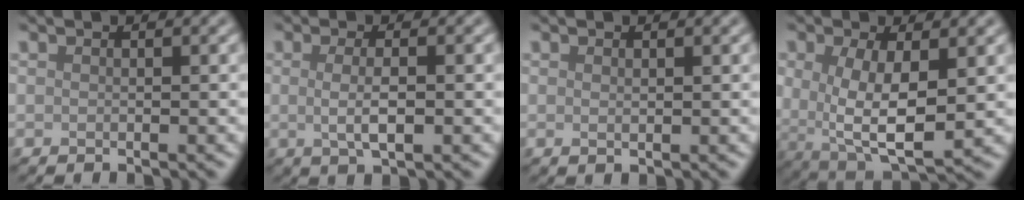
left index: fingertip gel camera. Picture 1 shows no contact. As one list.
[{"total": 3.0, "force": [-0.1, 0.8, 2.9], "torque": [-0.055, -0.003, 0.000]}, {"total": 0.6, "force": [0.3, 0.2, 0.5], "torque": [-0.010, -0.001, 0.005]}, {"total": 6.9, "force": [0.4, 3.3, 6.1], "torque": [-0.123, -0.013, 0.014]}]